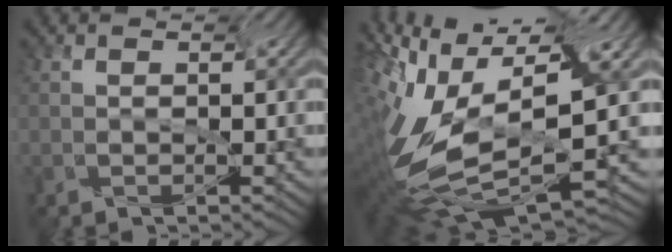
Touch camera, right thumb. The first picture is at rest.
{"total": 12.5, "force": [-1.6, 5.6, 11.1], "torque": [-0.252, -0.016, -0.010]}